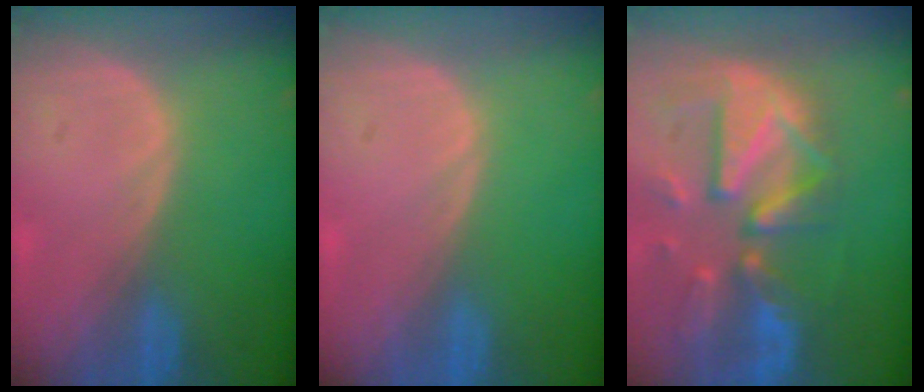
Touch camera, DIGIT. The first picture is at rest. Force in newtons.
{"total": 0.0}
{"total": 12.3, "press": 10.6, "slide": 6.1}